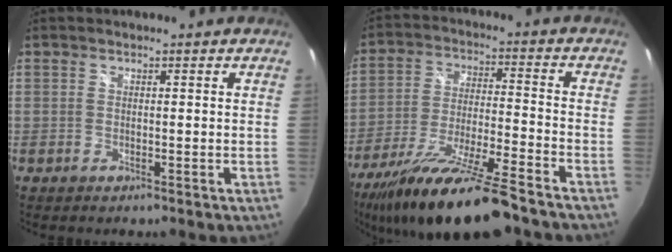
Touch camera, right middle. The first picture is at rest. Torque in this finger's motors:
{"motor_torque": [1.20, -0.94, 0.69, 0.20]}